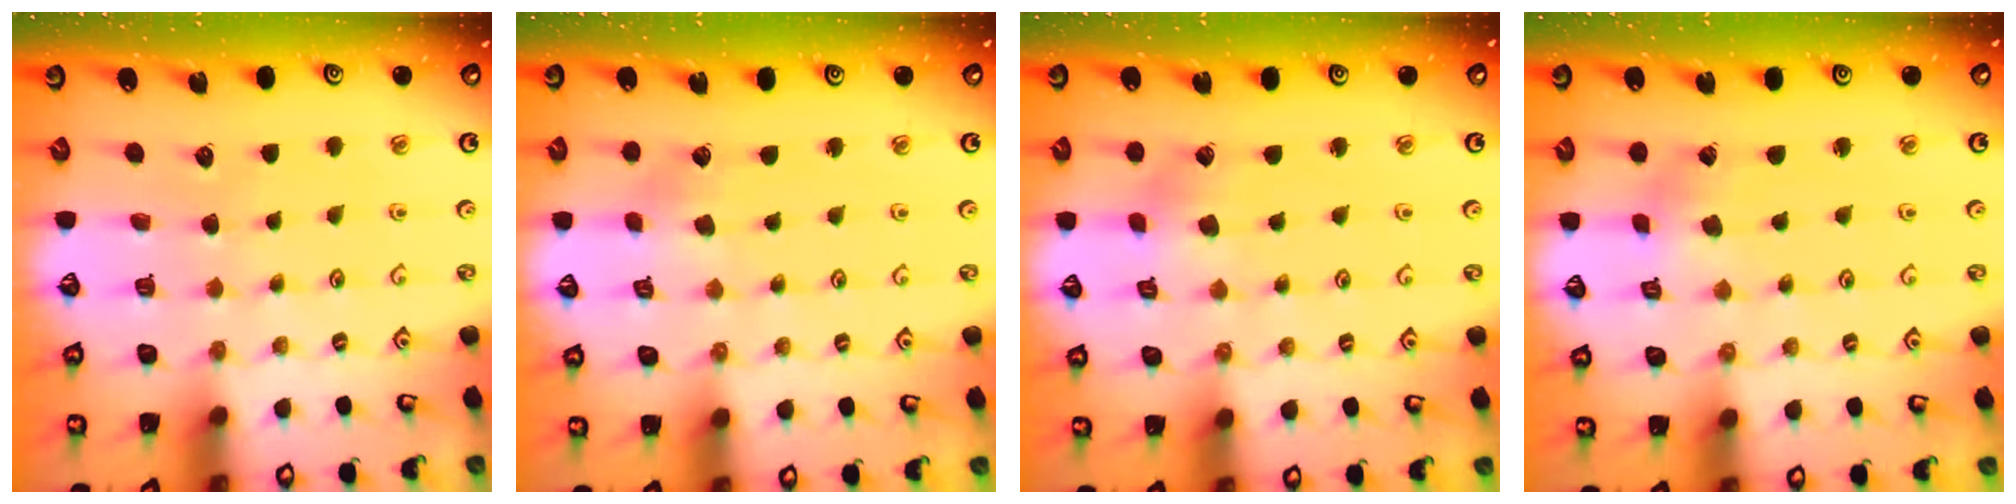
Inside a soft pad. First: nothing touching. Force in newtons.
{"total": 1.4, "press": 1.4, "slide": 0.2}
{"total": 3.0, "press": 3.0, "slide": 0.4}
{"total": 1.0, "press": 1.0, "slide": 0.0}